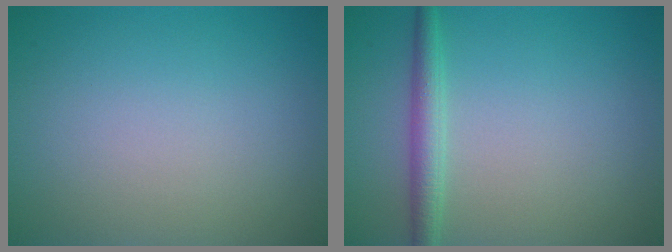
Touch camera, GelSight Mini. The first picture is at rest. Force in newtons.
{"total": 2.3, "press": 2.3, "slide": 0.1}